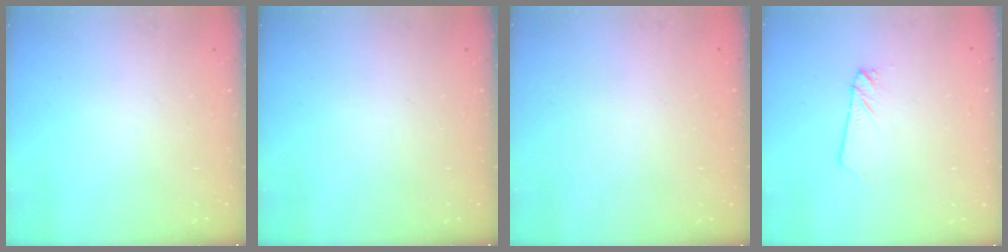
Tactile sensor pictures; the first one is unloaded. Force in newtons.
{"total": 0.0}
{"total": 0.0}
{"total": 1.4, "press": 1.4, "slide": 0.1}